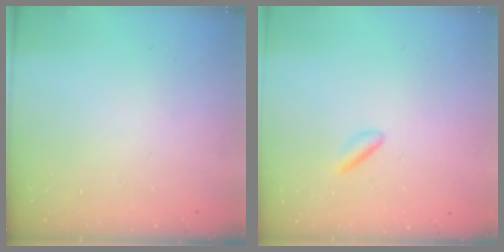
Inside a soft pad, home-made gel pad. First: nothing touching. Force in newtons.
{"total": 1.8, "press": 1.6, "slide": 0.9}